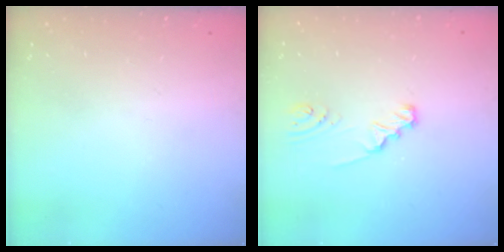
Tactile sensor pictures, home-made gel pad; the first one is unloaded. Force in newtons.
{"total": 2.1, "press": 2.1, "slide": 0.3}